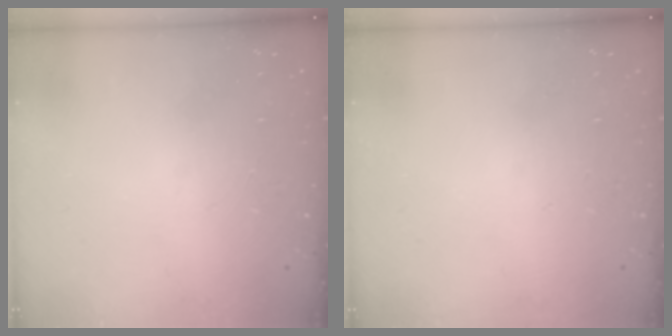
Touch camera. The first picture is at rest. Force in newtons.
{"total": 0.0}